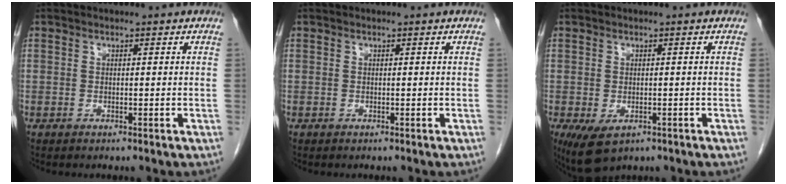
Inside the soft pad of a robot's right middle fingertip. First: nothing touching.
{"total": 0.0}
{"total": 5.1, "force": [-2.5, 2.9, 3.4], "torque": [-0.058, -0.011, -0.032]}